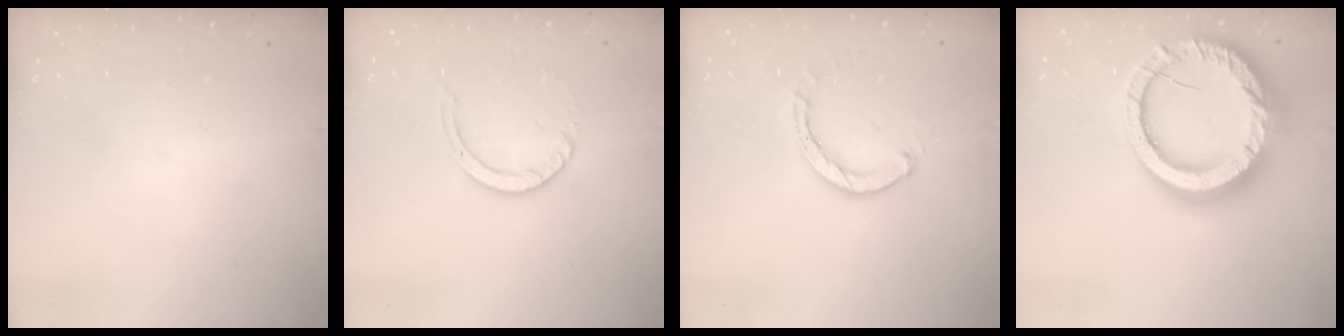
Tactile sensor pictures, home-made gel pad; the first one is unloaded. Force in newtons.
{"total": 3.1, "press": 3.1, "slide": 0.3}
{"total": 3.0, "press": 3.0, "slide": 0.4}
{"total": 25.1, "press": 25.0, "slide": 2.5}